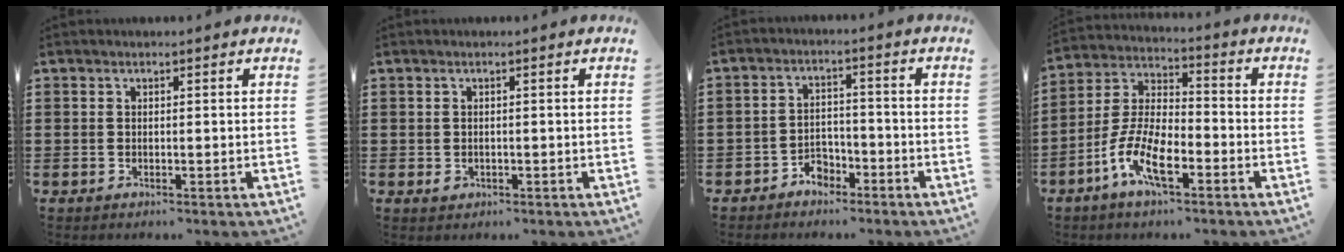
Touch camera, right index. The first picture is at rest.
{"total": 1.0, "force": [-0.3, 0.8, 0.5], "torque": [-0.012, 0.003, -0.006]}
{"total": 3.3, "force": [-2.7, 1.9, 0.4], "torque": [-0.014, 0.008, -0.057]}
{"total": 9.3, "force": [-4.7, 3.5, 7.3], "torque": [-0.179, -0.006, -0.095]}